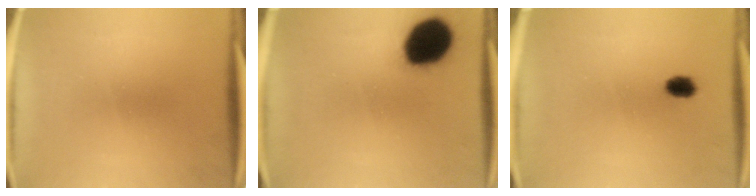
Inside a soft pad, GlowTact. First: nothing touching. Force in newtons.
{"total": 17.8}
{"total": 2.8}